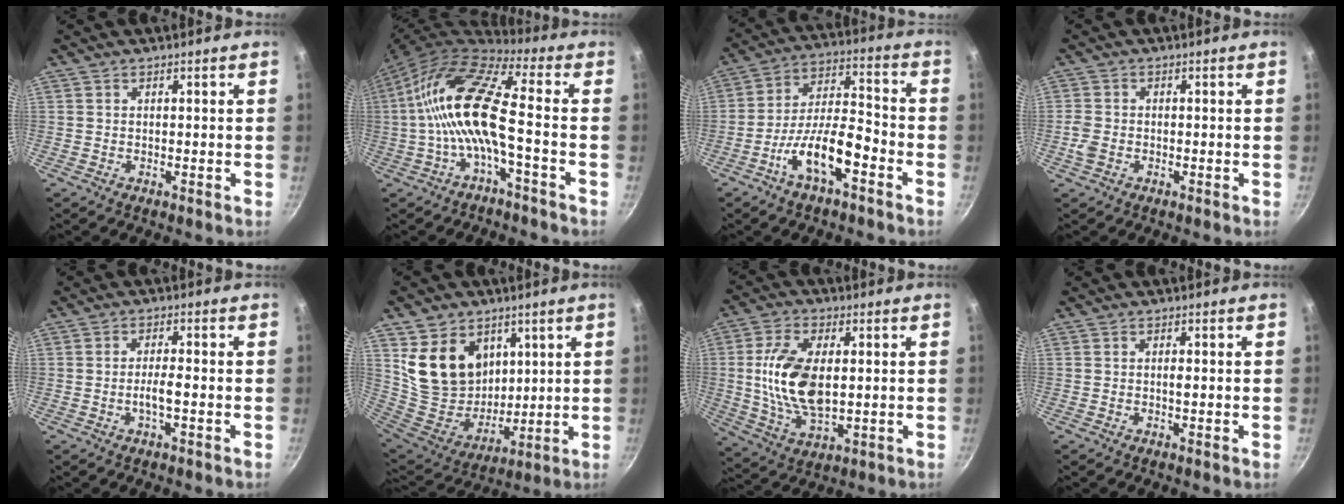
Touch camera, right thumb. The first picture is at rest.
{"total": 14.7, "force": [-2.1, 4.2, 14.0], "torque": [-0.286, 0.043, -0.051]}
{"total": 12.6, "force": [-6.3, 4.6, 9.9], "torque": [-0.162, 0.052, -0.117]}
{"total": 3.0, "force": [-1.0, 2.2, 1.8], "torque": [-0.040, 0.007, -0.023]}
{"total": 3.3, "force": [-1.0, 0.6, 3.1], "torque": [-0.059, 0.013, -0.019]}
{"total": 17.1, "force": [7.1, 13.1, 8.5], "torque": [-0.118, -0.052, 0.151]}
{"total": 14.2, "force": [1.1, 7.6, 11.9], "torque": [-0.225, 0.000, 0.024]}
{"total": 0.9, "force": [-0.1, 0.1, 0.9], "torque": [-0.018, 0.001, -0.002]}